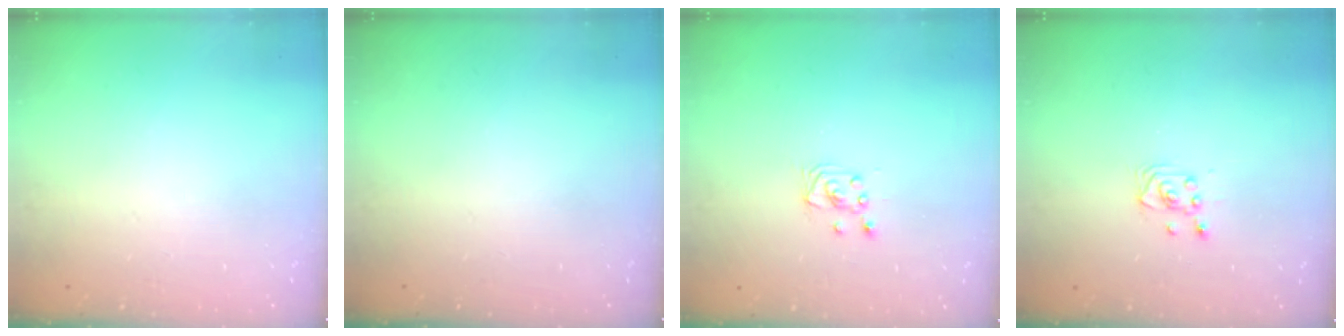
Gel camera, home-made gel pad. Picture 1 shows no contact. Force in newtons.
{"total": 0.0}
{"total": 2.5, "press": 2.5, "slide": 0.2}
{"total": 2.6, "press": 2.6, "slide": 0.2}